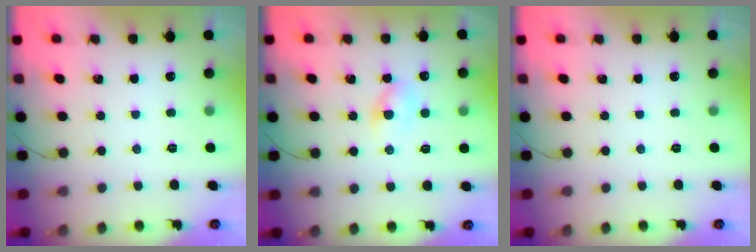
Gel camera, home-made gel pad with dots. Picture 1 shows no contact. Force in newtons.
{"total": 2.5, "press": 2.3, "slide": 0.9}
{"total": 0.0}